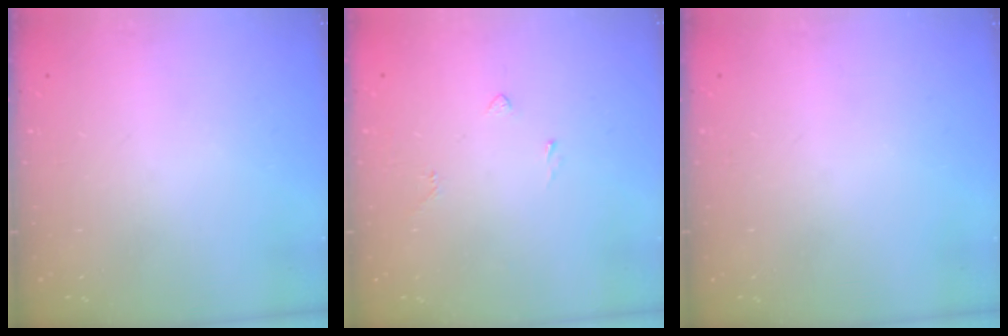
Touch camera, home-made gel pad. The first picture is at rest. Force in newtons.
{"total": 2.0, "press": 1.9, "slide": 0.8}
{"total": 0.0}